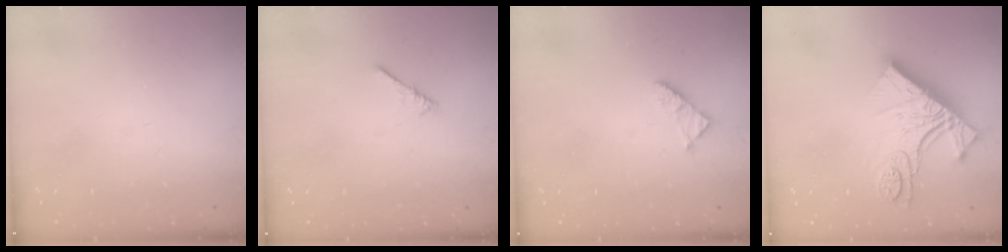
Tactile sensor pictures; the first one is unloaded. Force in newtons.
{"total": 0.0}
{"total": 2.3, "press": 2.3, "slide": 0.4}
{"total": 16.4, "press": 16.3, "slide": 1.6}